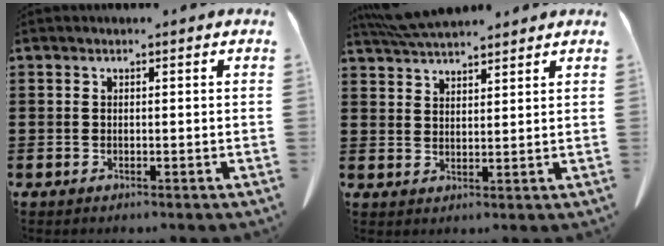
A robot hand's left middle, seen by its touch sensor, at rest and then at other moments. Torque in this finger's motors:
{"motor_torque": [0.59, 0.54, 0.40, 0.05]}